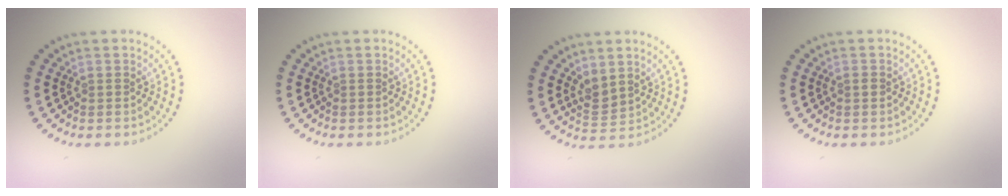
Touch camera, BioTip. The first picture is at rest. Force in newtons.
{"total": 0.0}
{"total": 1.9, "press": 1.6, "slide": 1.1}
{"total": 0.8, "press": 0.8, "slide": 0.1}